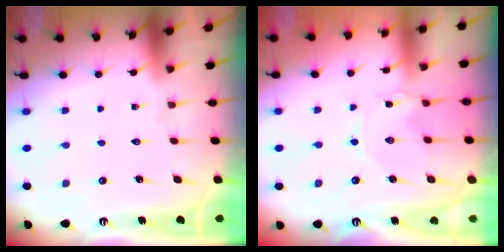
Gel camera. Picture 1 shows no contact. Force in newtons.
{"total": 0.0}